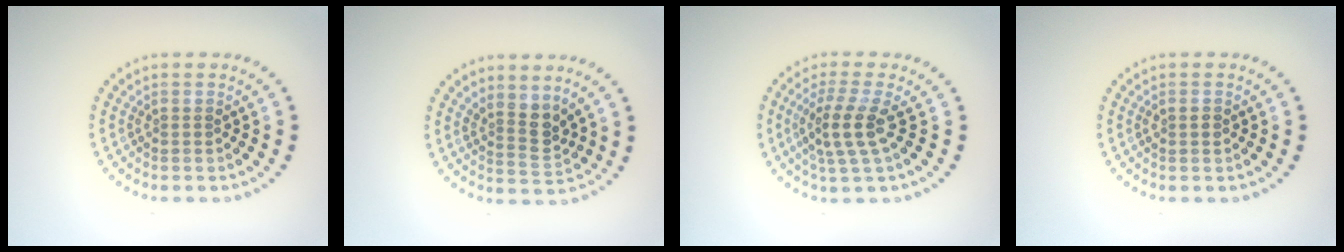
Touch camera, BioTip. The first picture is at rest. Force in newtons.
{"total": 2.7, "press": 2.0, "slide": 1.7}
{"total": 3.4, "press": 2.9, "slide": 1.8}
{"total": 1.2, "press": 1.2, "slide": 0.1}